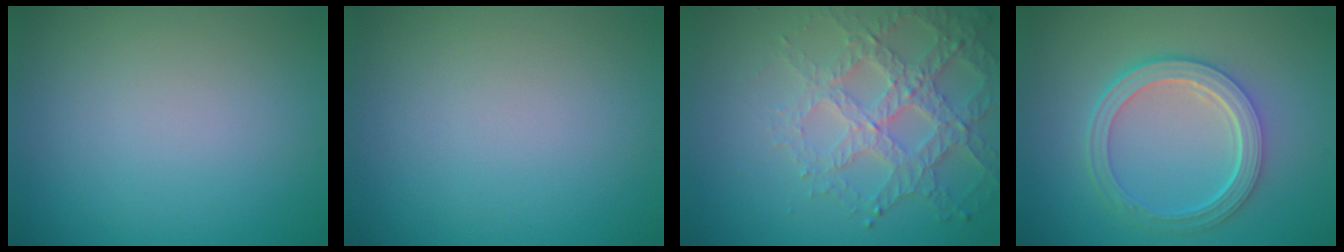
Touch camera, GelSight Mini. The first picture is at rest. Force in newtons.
{"total": 0.0}
{"total": 4.8, "press": 4.2, "slide": 2.2}
{"total": 5.2, "press": 3.9, "slide": 3.6}